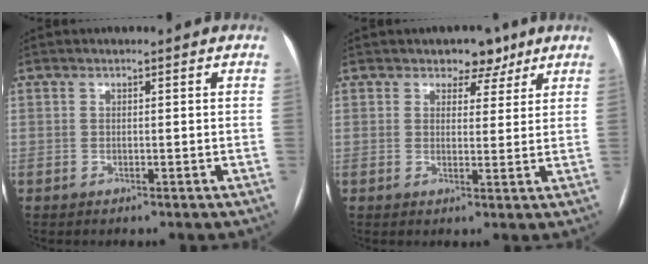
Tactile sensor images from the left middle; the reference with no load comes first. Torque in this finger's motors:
{"motor_torque": [0.21, -0.21, 0.00, 0.02]}